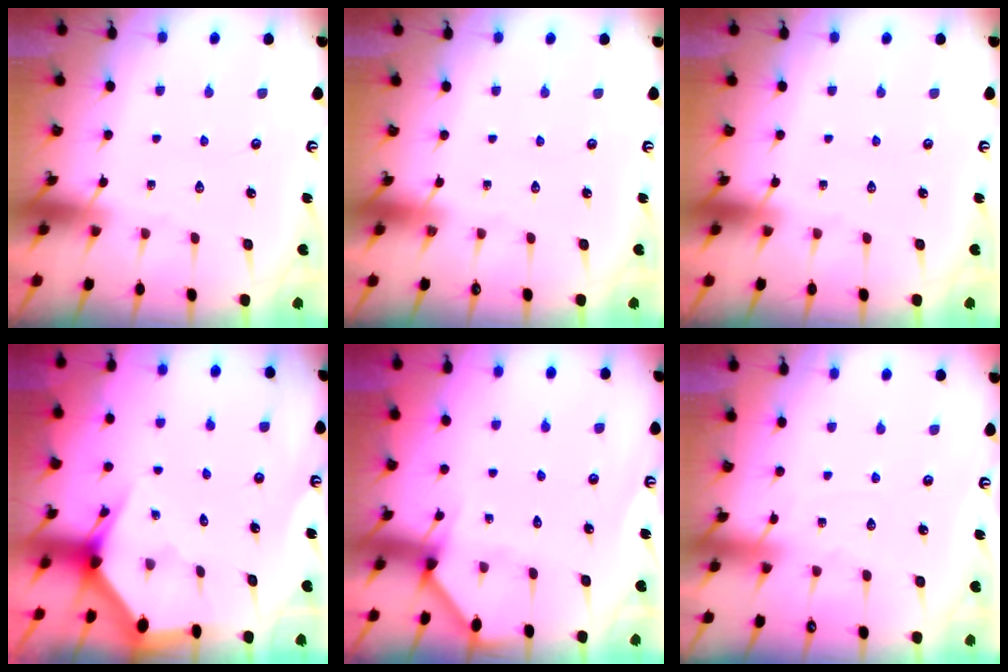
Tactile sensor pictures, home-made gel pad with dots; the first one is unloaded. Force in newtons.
{"total": 0.0}
{"total": 0.0}
{"total": 2.9, "press": 2.9, "slide": 0.2}
{"total": 2.6, "press": 2.6, "slide": 0.1}
{"total": 2.2, "press": 2.2, "slide": 0.3}